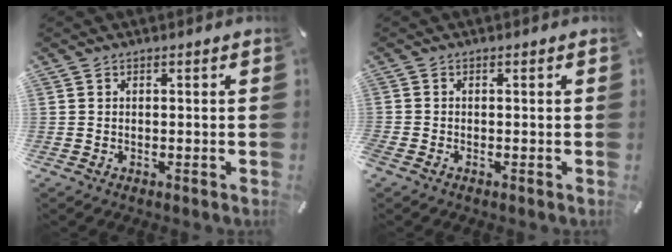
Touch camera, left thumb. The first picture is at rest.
{"total": 0.5, "force": [-0.4, 0.3, 0.2], "torque": [-0.003, -0.001, -0.008]}